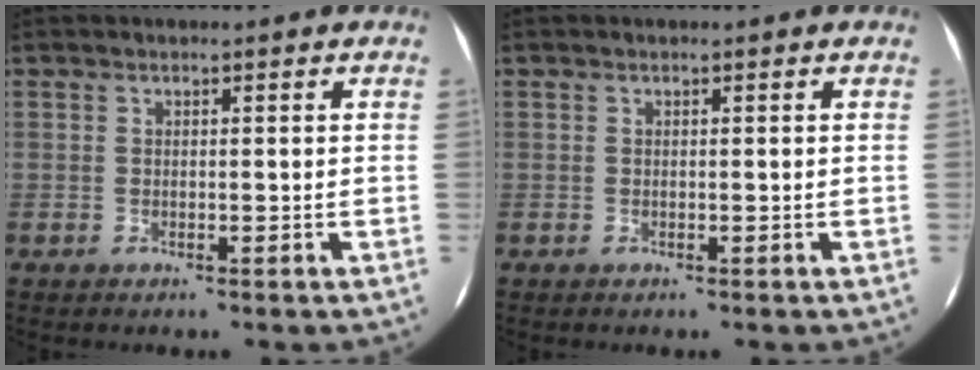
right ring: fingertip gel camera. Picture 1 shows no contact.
{"total": 0.0}